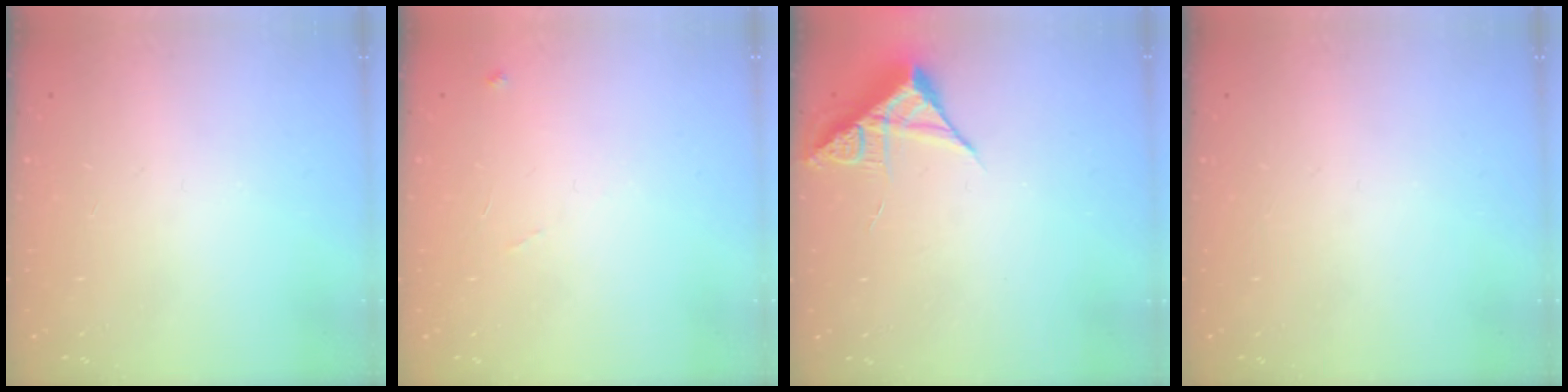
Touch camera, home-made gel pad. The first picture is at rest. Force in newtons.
{"total": 6.2, "press": 6.2, "slide": 0.8}
{"total": 7.1, "press": 7.1, "slide": 0.3}
{"total": 0.0}